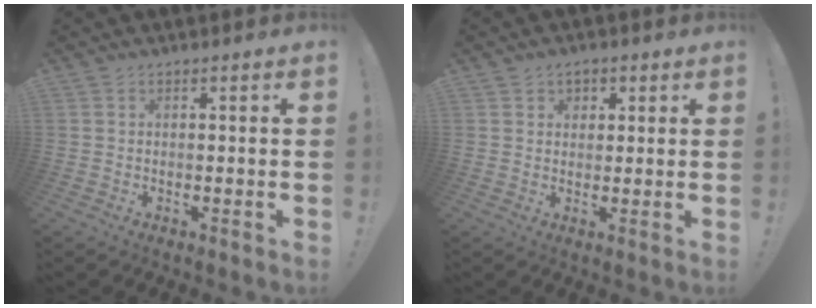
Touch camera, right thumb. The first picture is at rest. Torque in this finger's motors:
{"motor_torque": [-0.04, 0.05, -0.29, 0.12, -0.01]}